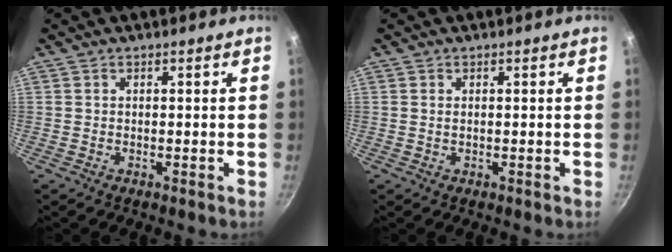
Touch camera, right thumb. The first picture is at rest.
{"total": 0.6, "force": [0.2, 0.3, 0.5], "torque": [-0.011, 0.000, 0.003]}